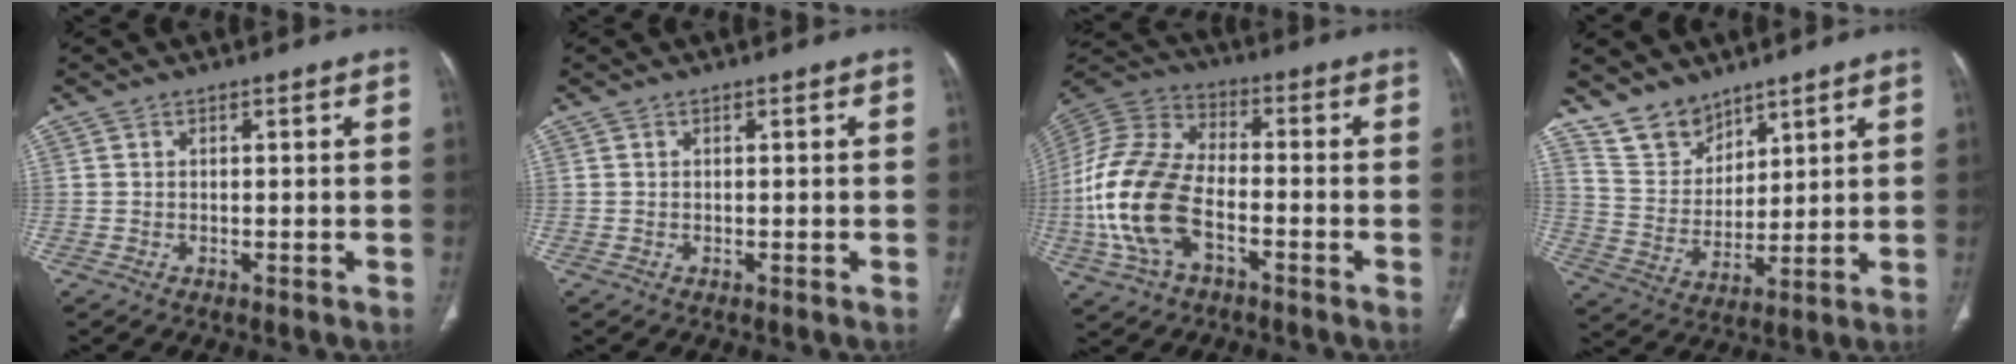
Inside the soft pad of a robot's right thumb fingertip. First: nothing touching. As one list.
[{"total": 0.0}, {"total": 18.4, "force": [-5.1, 10.6, 14.2], "torque": [-0.305, 0.025, -0.097]}, {"total": 9.1, "force": [7.4, 4.9, 1.8], "torque": [-0.011, -0.051, 0.162]}]